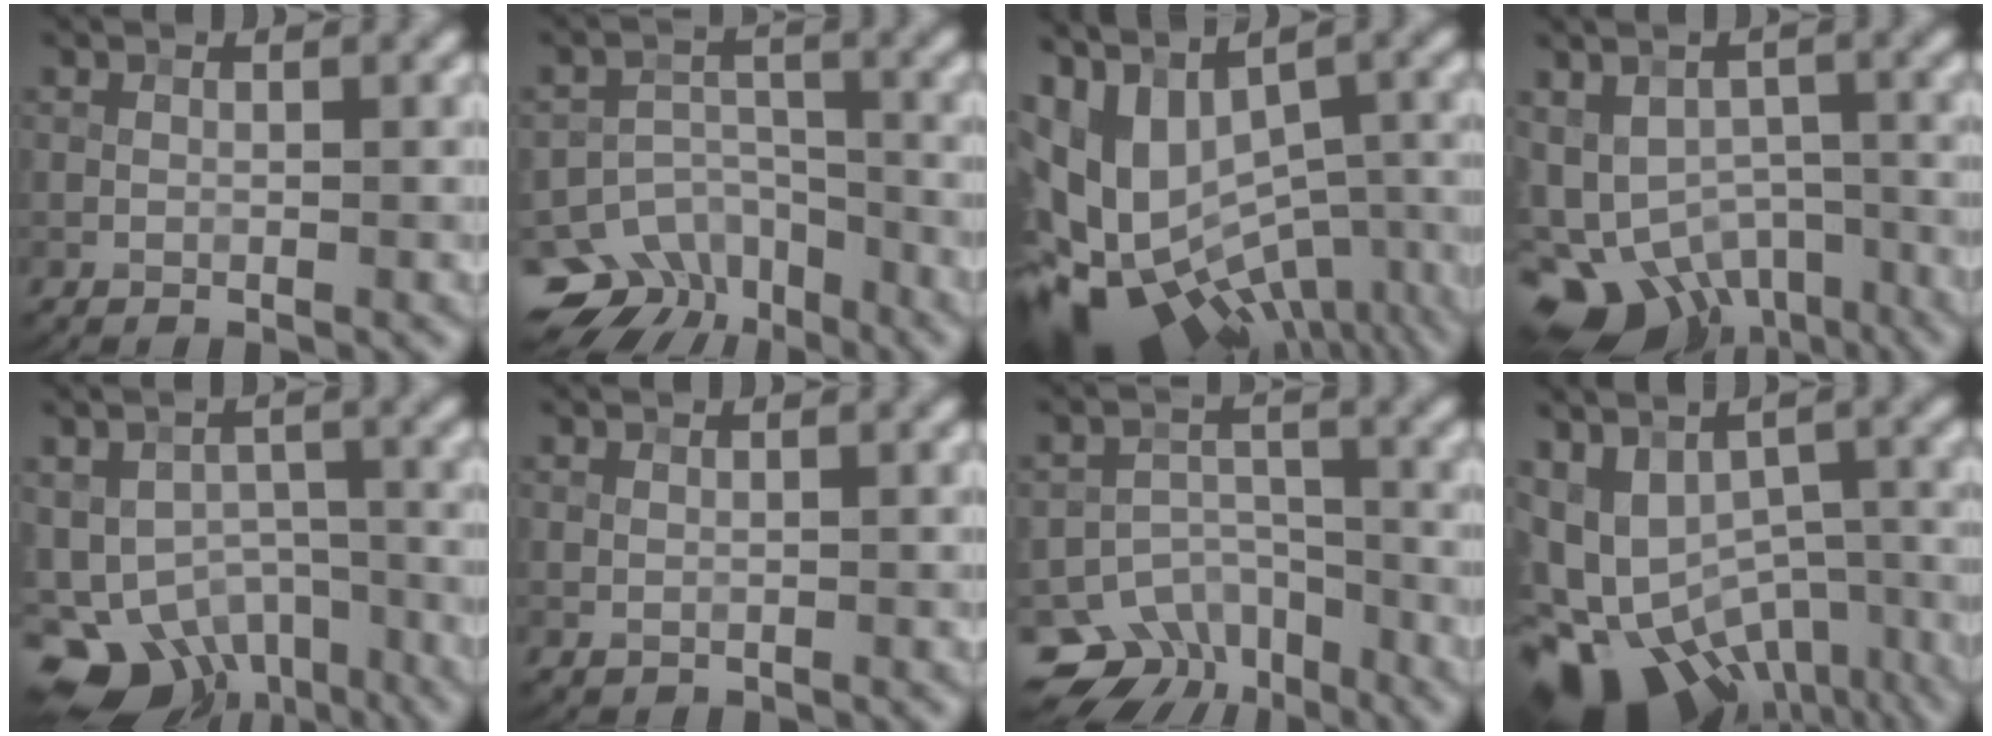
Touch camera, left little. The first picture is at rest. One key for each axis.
{"total": 9.2, "fx": -6.7, "fy": 5.8, "fz": 2.6, "tx": -0.036, "ty": -0.004, "tz": -0.101}
{"total": 14.6, "fx": -4.2, "fy": 8.9, "fz": 10.8, "tx": -0.194, "ty": -0.004, "tz": -0.013}
{"total": 11.1, "fx": -6.9, "fy": 7.0, "fz": 5.3, "tx": -0.084, "ty": -0.022, "tz": -0.084}
{"total": 10.1, "fx": -7.0, "fy": 5.9, "fz": 4.4, "tx": -0.065, "ty": -0.015, "tz": -0.099}
{"total": 0.0}
{"total": 9.3, "fx": -6.9, "fy": 5.8, "fz": 2.5, "tx": -0.032, "ty": -0.007, "tz": -0.100}
{"total": 14.6, "fx": -7.1, "fy": 9.5, "fz": 8.6, "tx": -0.148, "ty": -0.020, "tz": -0.067}